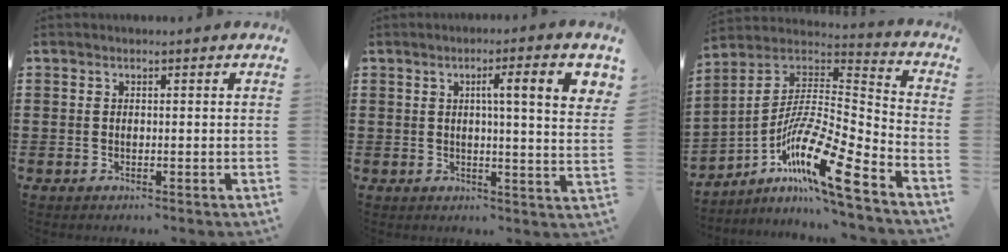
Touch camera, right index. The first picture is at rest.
{"total": 7.6, "force": [2.7, 0.6, 7.1], "torque": [-0.115, -0.006, 0.034]}
{"total": 13.6, "force": [-8.4, 1.7, 10.6], "torque": [-0.207, -0.015, -0.163]}